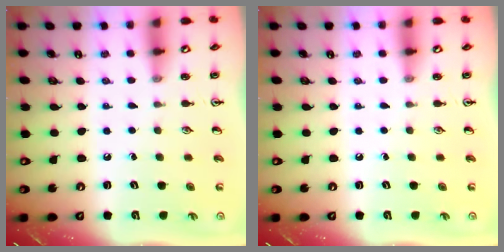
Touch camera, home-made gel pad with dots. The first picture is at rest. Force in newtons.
{"total": 0.0}